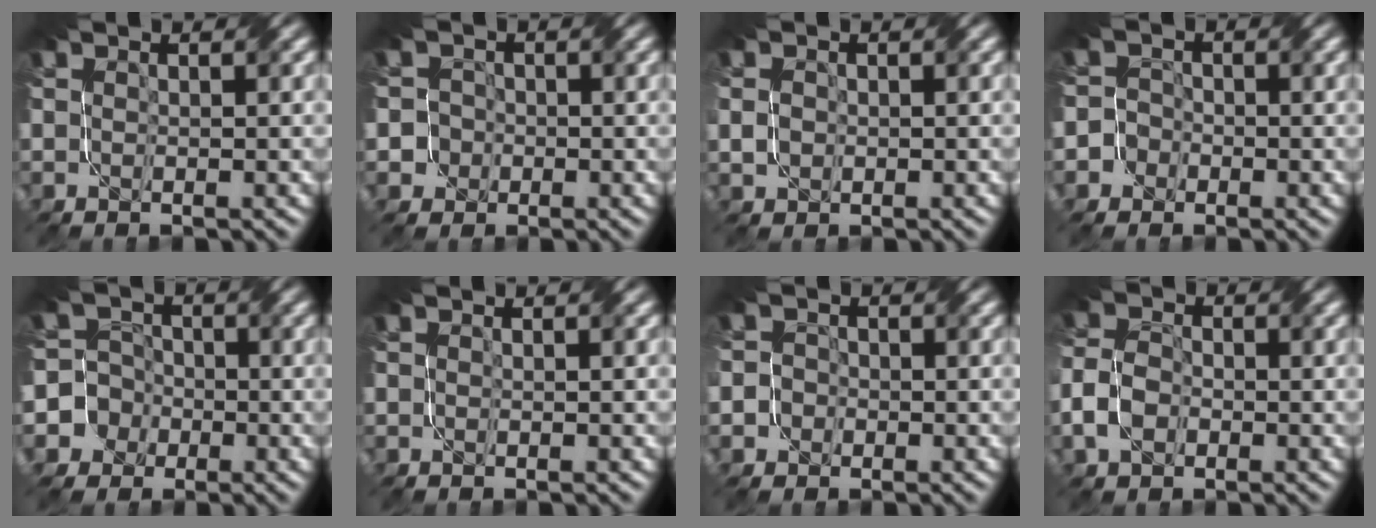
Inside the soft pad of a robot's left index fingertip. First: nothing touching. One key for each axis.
{"total": 3.0, "fx": -1.1, "fy": 2.7, "fz": 0.6, "tx": 0.007, "ty": 0.019, "tz": -0.038}
{"total": 1.3, "fx": -0.4, "fy": 1.0, "fz": 0.8, "tx": -0.022, "ty": 0.001, "tz": -0.007}
{"total": 3.0, "fx": -1.9, "fy": 2.3, "fz": 0.1, "tx": 0.027, "ty": 0.011, "tz": -0.046}
{"total": 6.5, "fx": -2.8, "fy": 5.9, "fz": 0.4, "tx": -0.003, "ty": 0.014, "tz": -0.082}
{"total": 0.0}
{"total": 2.4, "fx": -0.8, "fy": 2.2, "fz": 0.7, "tx": 0.010, "ty": 0.017, "tz": -0.041}
{"total": 3.3, "fx": -1.9, "fy": 2.1, "fz": 1.8, "tx": -0.039, "ty": 0.002, "tz": -0.046}